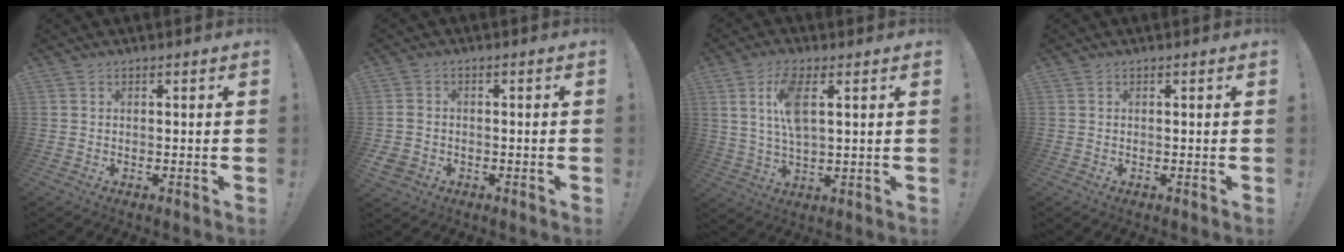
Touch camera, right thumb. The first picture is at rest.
{"total": 3.6, "force": [-1.2, 2.9, 1.9], "torque": [-0.043, 0.003, -0.021]}
{"total": 10.4, "force": [3.5, 4.2, 8.9], "torque": [-0.173, -0.007, 0.062]}
{"total": 0.0}